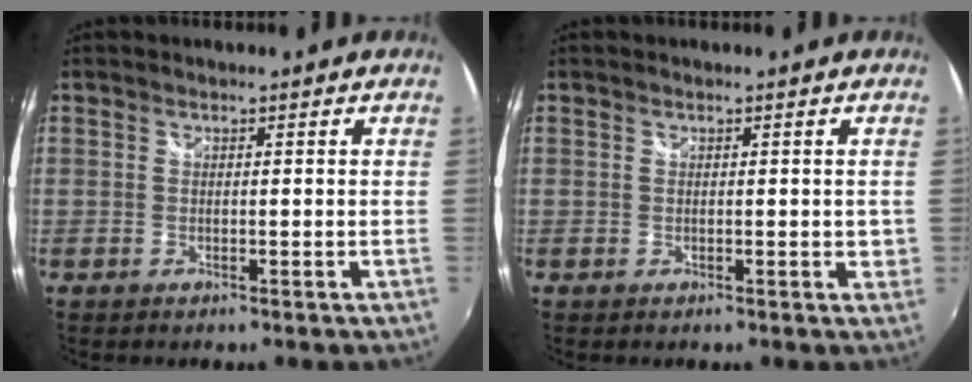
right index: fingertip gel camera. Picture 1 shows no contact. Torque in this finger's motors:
{"motor_torque": [1.22, 0.92, 0.00, 0.00]}